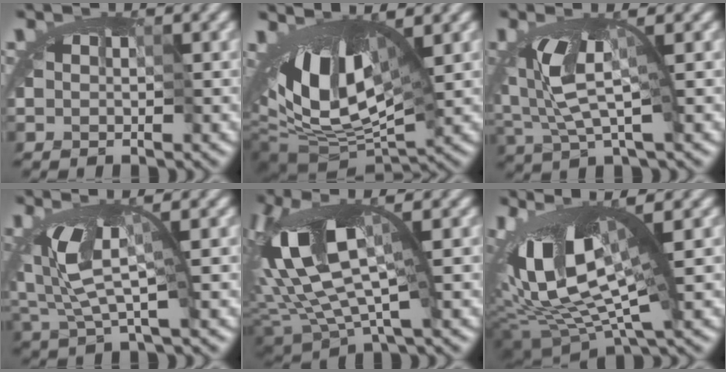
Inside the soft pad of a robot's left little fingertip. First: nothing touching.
{"total": 10.9, "force": [1.0, 4.7, 9.7], "torque": [-0.165, 0.001, 0.018]}
{"total": 3.1, "force": [-0.7, 0.6, 3.0], "torque": [-0.067, -0.014, -0.011]}
{"total": 2.9, "force": [-0.6, 0.3, 2.8], "torque": [-0.065, -0.016, -0.011]}
{"total": 9.5, "force": [-0.8, 3.4, 8.8], "torque": [-0.184, -0.008, -0.025]}
{"total": 10.4, "force": [-0.9, 3.5, 9.8], "torque": [-0.175, -0.007, -0.015]}